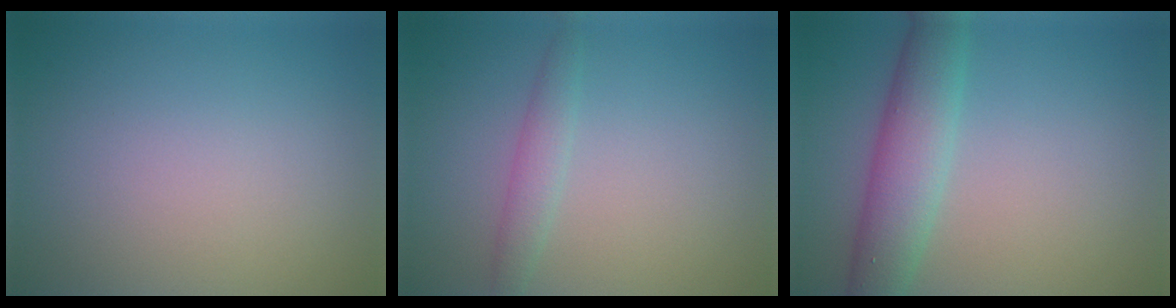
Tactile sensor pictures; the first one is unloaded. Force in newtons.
{"total": 1.9, "press": 1.9, "slide": 0.1}
{"total": 5.5, "press": 5.5, "slide": 0.1}